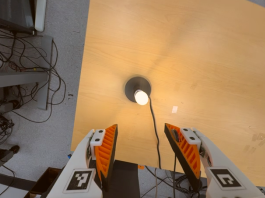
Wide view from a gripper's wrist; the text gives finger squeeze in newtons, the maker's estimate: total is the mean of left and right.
{"total": 0.0}